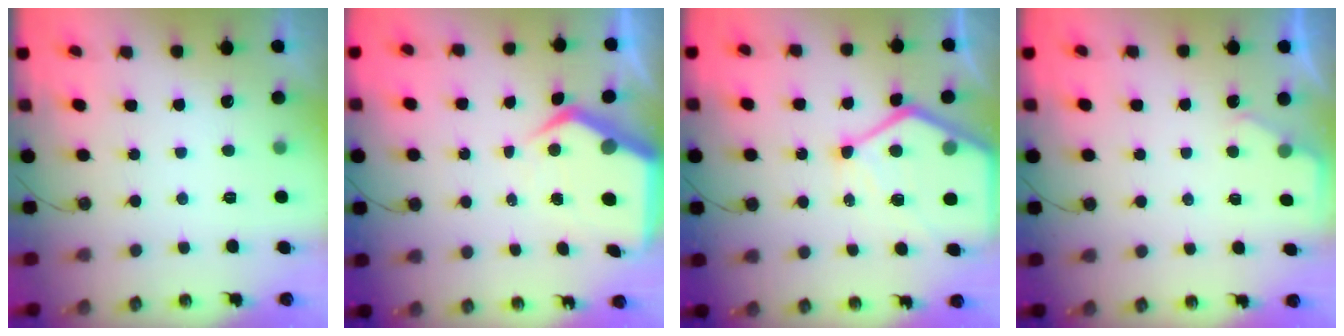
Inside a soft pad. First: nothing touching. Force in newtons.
{"total": 7.9, "press": 7.8, "slide": 0.8}
{"total": 15.7, "press": 15.6, "slide": 1.3}
{"total": 1.9, "press": 1.9, "slide": 0.3}